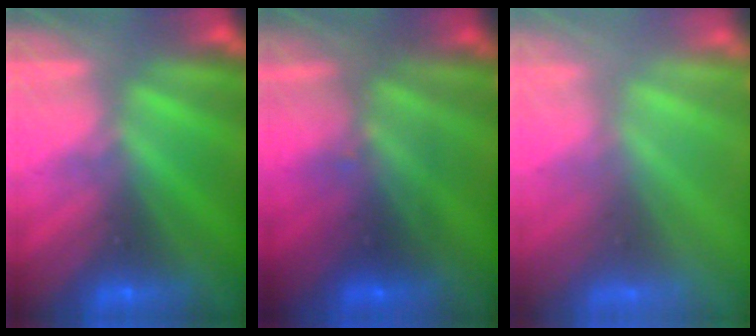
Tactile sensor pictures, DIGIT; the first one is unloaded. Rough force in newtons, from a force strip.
{"total": 2.3}
{"total": 8.2}